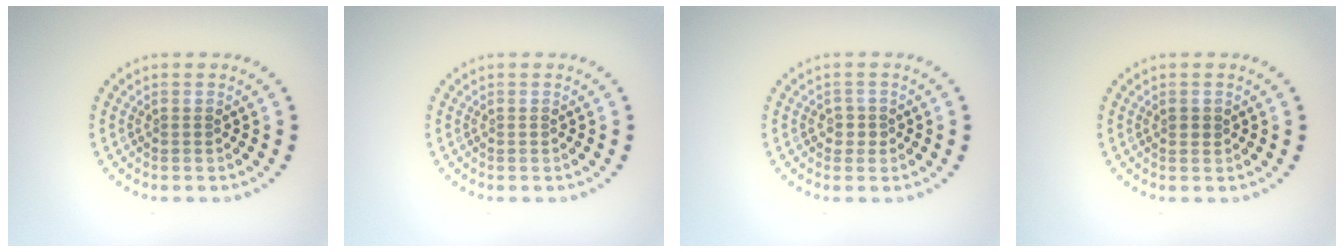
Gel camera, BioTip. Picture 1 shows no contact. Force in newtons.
{"total": 0.0}
{"total": 1.1, "press": 0.9, "slide": 0.6}
{"total": 0.8, "press": 0.8, "slide": 0.2}